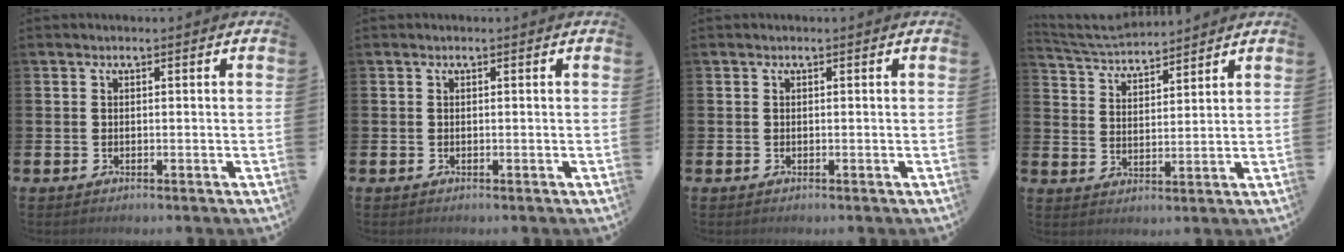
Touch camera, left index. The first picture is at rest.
{"total": 0.0}
{"total": 0.0}
{"total": 4.7, "force": [4.6, 0.7, 0.3], "torque": [-0.030, -0.027, 0.082]}